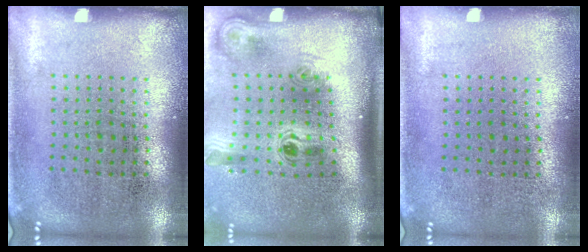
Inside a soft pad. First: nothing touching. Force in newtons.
{"total": 2.3, "press": 1.5, "slide": 1.7}
{"total": 0.0}